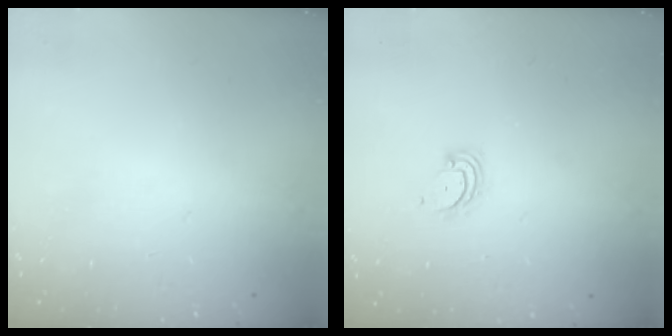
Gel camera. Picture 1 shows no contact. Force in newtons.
{"total": 2.3, "press": 2.3, "slide": 0.2}